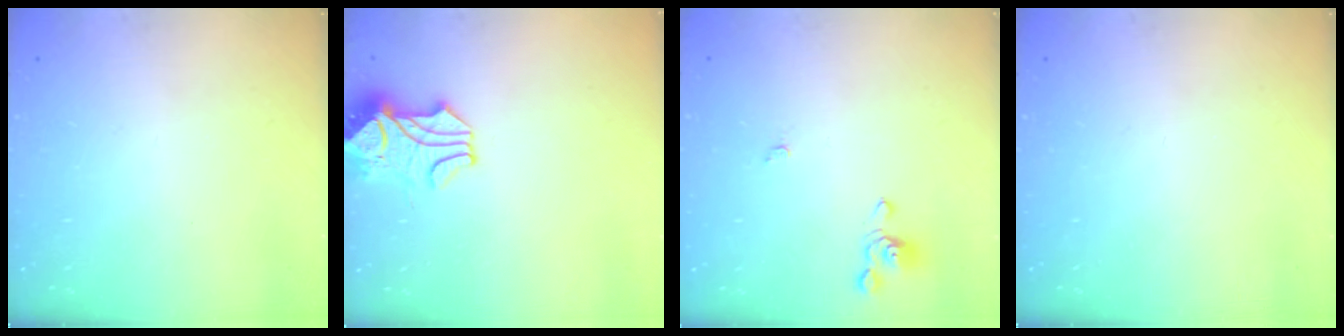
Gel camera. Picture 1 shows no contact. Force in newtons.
{"total": 2.3, "press": 2.0, "slide": 1.2}
{"total": 0.6, "press": 0.6, "slide": 0.2}
{"total": 0.0}